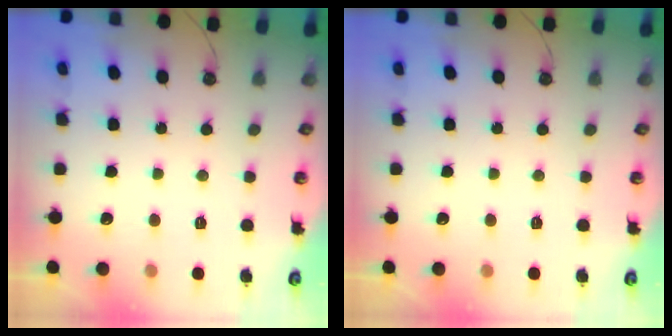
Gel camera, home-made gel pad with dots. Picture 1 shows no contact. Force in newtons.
{"total": 0.0}